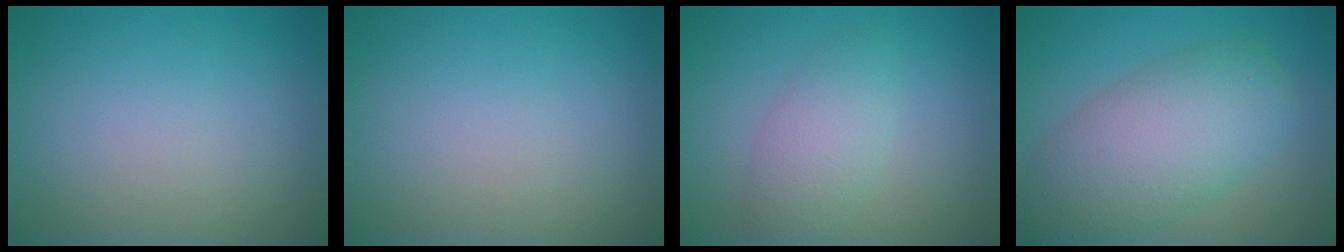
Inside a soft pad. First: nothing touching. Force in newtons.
{"total": 0.0}
{"total": 3.2, "press": 3.2, "slide": 0.1}
{"total": 7.9, "press": 7.9, "slide": 0.2}